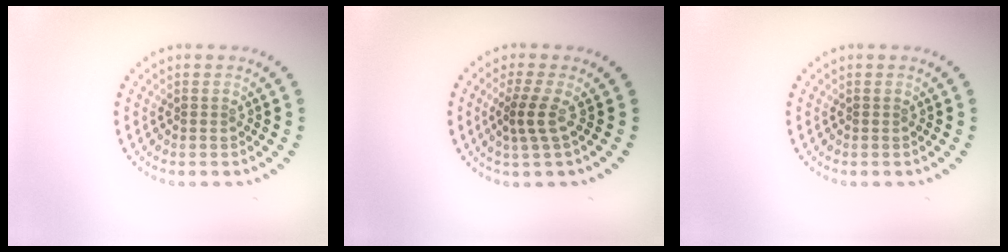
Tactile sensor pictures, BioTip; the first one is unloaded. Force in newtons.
{"total": 2.0, "press": 1.4, "slide": 1.4}
{"total": 0.0}